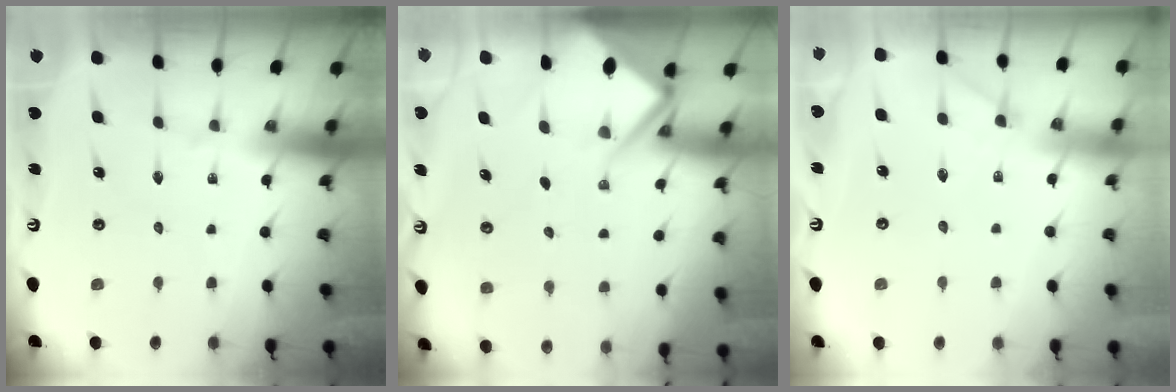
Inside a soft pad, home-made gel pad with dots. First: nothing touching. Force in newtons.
{"total": 6.0, "press": 6.0, "slide": 0.7}
{"total": 3.6, "press": 3.6, "slide": 0.4}